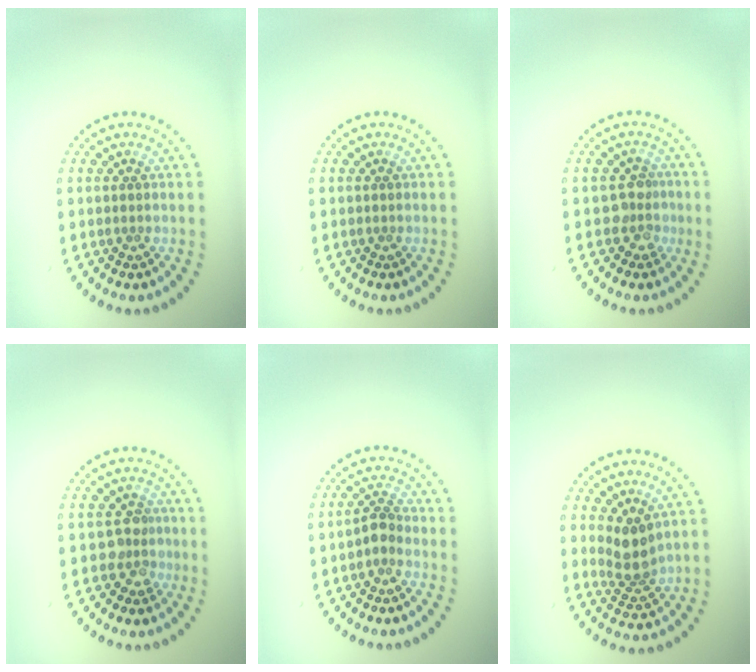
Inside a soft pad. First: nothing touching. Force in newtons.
{"total": 0.0}
{"total": 1.9, "press": 1.6, "slide": 0.9}
{"total": 1.9, "press": 1.6, "slide": 0.9}
{"total": 1.5, "press": 1.2, "slide": 0.9}
{"total": 2.9, "press": 2.3, "slide": 1.7}